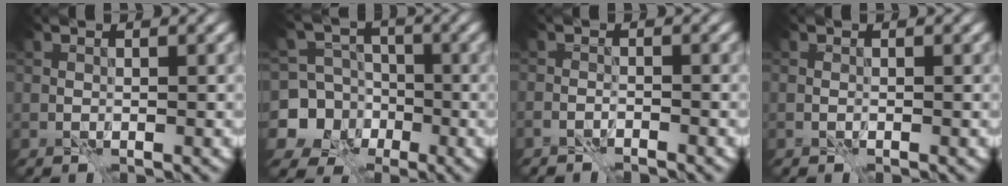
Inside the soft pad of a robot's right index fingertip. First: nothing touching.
{"total": 9.2, "force": [-2.9, 8.7, 1.5], "torque": [-0.039, -0.011, -0.079]}
{"total": 1.3, "force": [-1.3, 0.1, 0.2], "torque": [-0.004, -0.001, -0.028]}
{"total": 0.0}